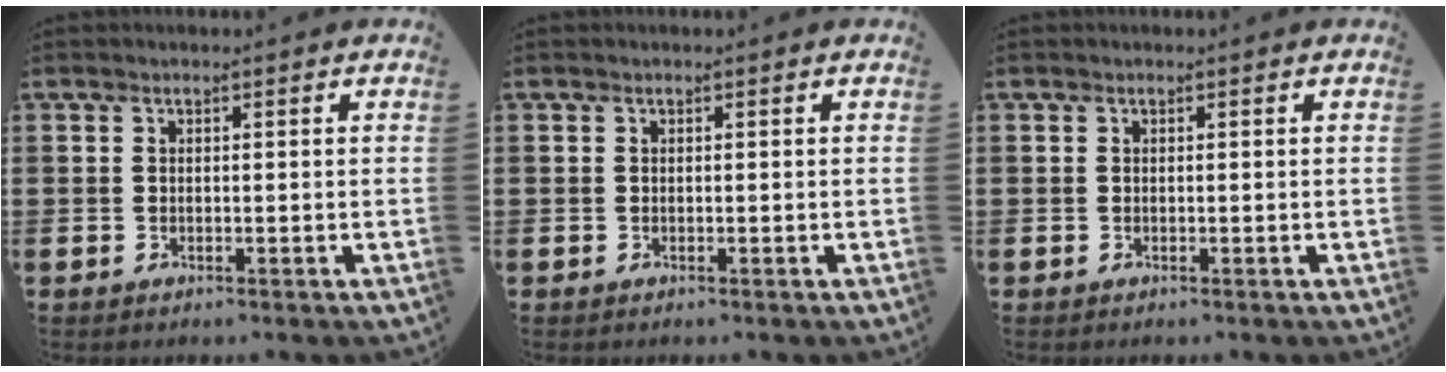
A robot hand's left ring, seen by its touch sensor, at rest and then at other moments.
{"total": 0.0}
{"total": 0.0}